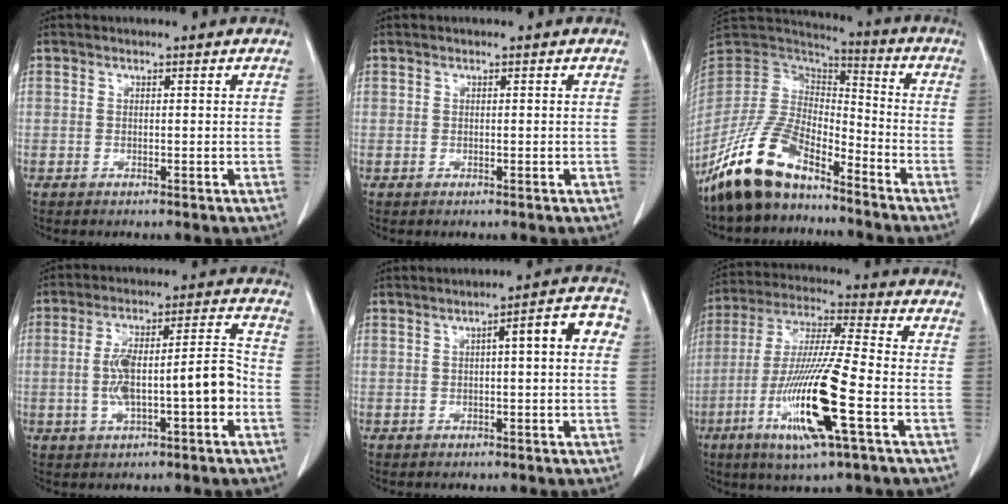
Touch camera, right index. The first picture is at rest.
{"total": 0.0}
{"total": 14.8, "force": [-11.4, 5.2, 7.9], "torque": [-0.163, 0.010, -0.221]}
{"total": 11.6, "force": [-2.5, 2.4, 11.1], "torque": [-0.193, 0.031, -0.034]}
{"total": 6.1, "force": [0.7, 0.9, 6.0], "torque": [-0.077, 0.026, 0.003]}
{"total": 16.6, "force": [-5.8, 0.4, 15.6], "torque": [-0.317, -0.023, -0.110]}